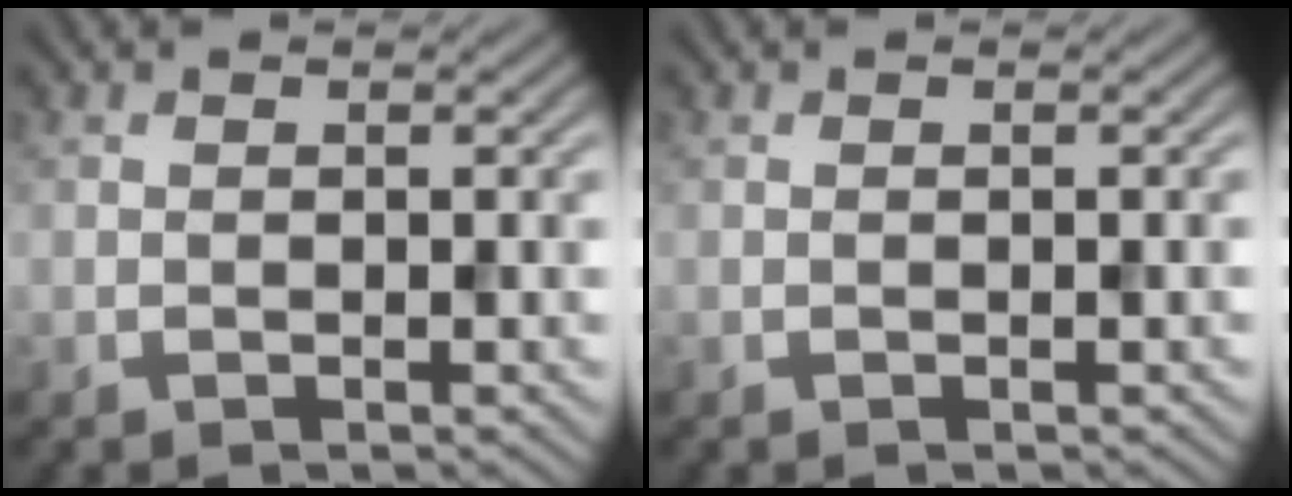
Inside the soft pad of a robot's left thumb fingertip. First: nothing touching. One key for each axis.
{"total": 0.0}